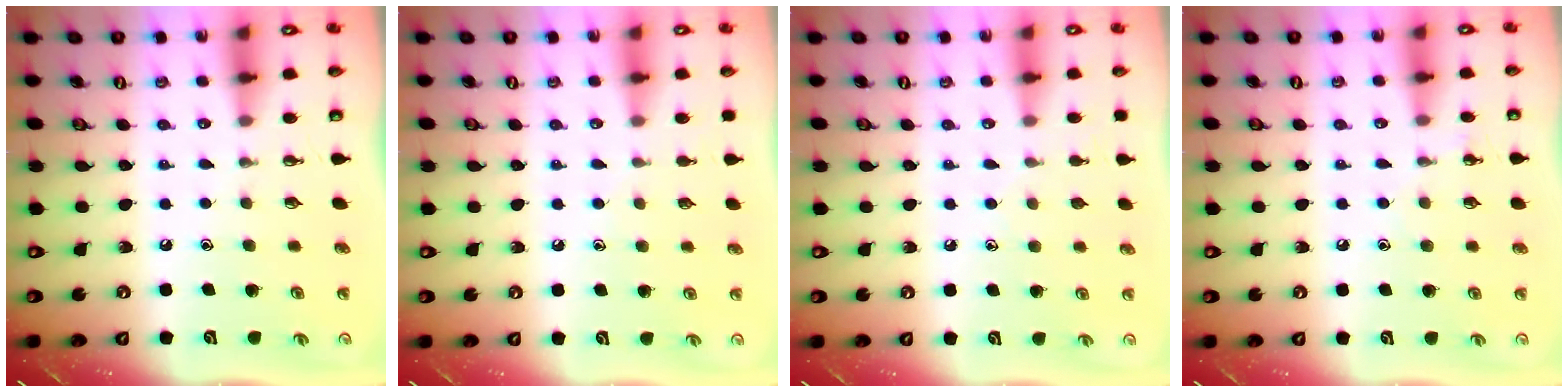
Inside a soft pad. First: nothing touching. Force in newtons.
{"total": 3.9, "press": 3.9, "slide": 0.3}
{"total": 3.8, "press": 3.8, "slide": 0.4}
{"total": 4.8, "press": 4.8, "slide": 0.5}